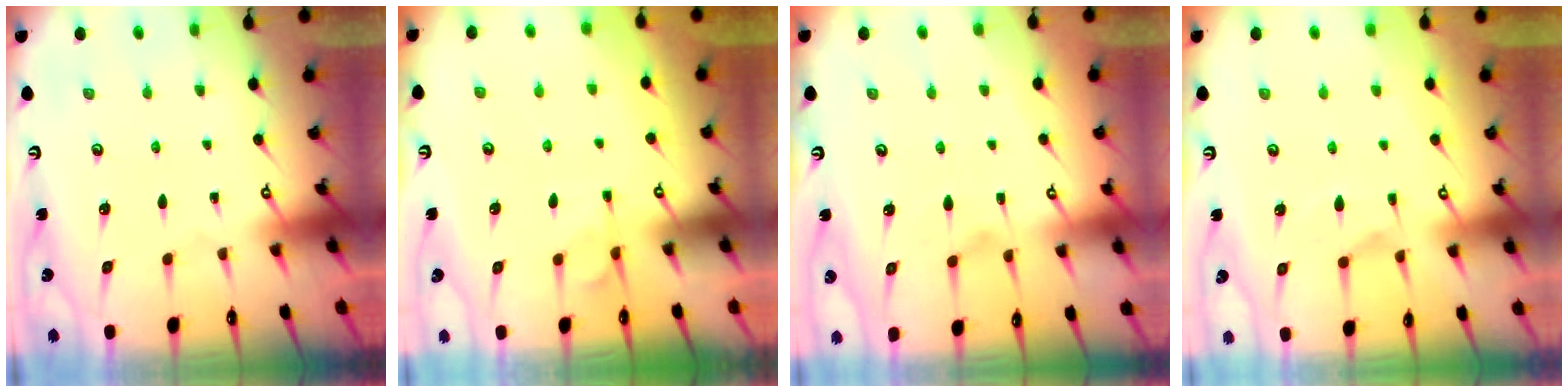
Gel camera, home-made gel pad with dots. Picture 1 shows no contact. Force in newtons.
{"total": 4.5, "press": 4.4, "slide": 1.2}
{"total": 0.8, "press": 0.0, "slide": 0.8}
{"total": 4.9, "press": 4.7, "slide": 1.4}